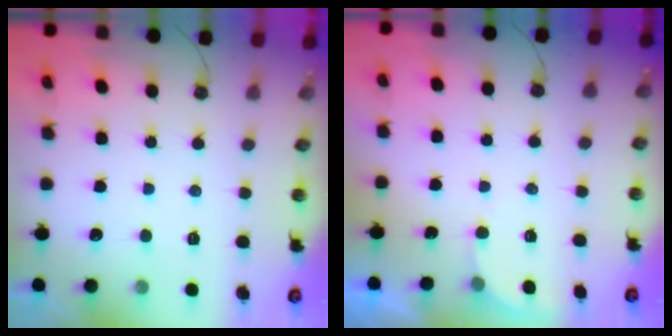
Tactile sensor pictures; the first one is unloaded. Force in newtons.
{"total": 1.4, "press": 1.4, "slide": 0.1}